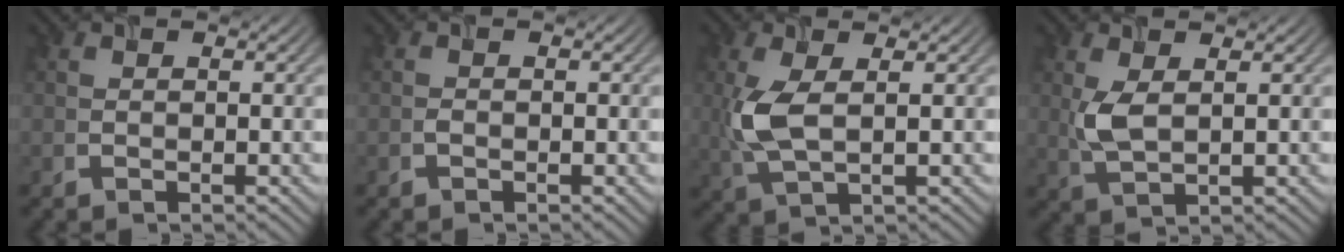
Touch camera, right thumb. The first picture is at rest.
{"total": 0.5, "force": [-0.3, 0.3, 0.3], "torque": [-0.005, 0.000, -0.007]}
{"total": 6.2, "force": [0.7, 2.7, 5.6], "torque": [-0.150, 0.000, 0.015]}
{"total": 4.1, "force": [0.9, 1.9, 3.5], "torque": [-0.090, 0.001, 0.022]}